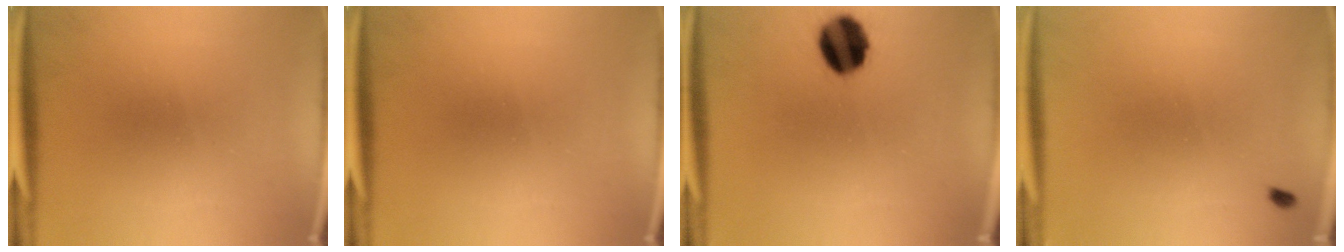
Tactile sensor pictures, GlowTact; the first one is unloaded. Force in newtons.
{"total": 0.0}
{"total": 11.7}
{"total": 0.8}